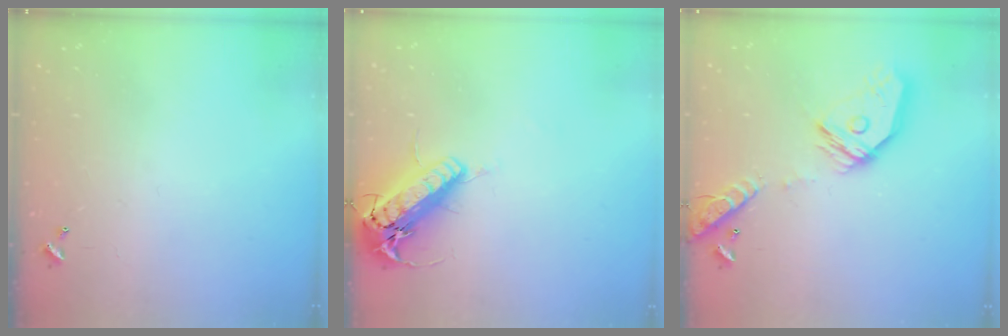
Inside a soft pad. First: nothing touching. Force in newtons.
{"total": 18.2, "press": 17.8, "slide": 3.8}
{"total": 17.2, "press": 17.0, "slide": 2.2}